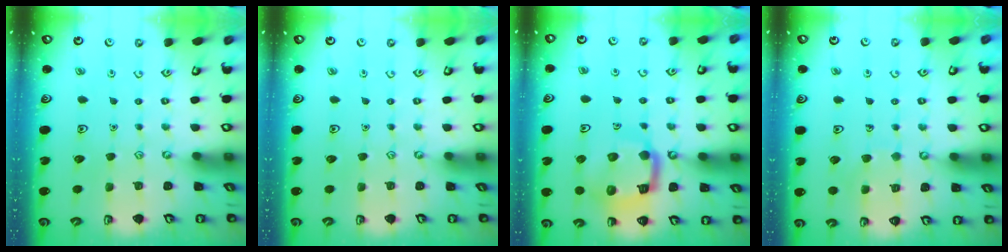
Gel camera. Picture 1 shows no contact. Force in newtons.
{"total": 0.0}
{"total": 13.8, "press": 13.7, "slide": 1.7}
{"total": 6.8, "press": 6.8, "slide": 0.4}